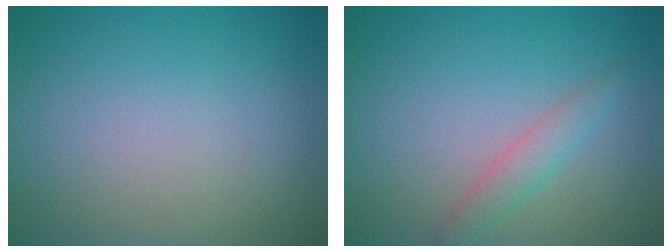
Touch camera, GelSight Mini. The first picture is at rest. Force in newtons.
{"total": 2.0, "press": 2.0, "slide": 0.0}